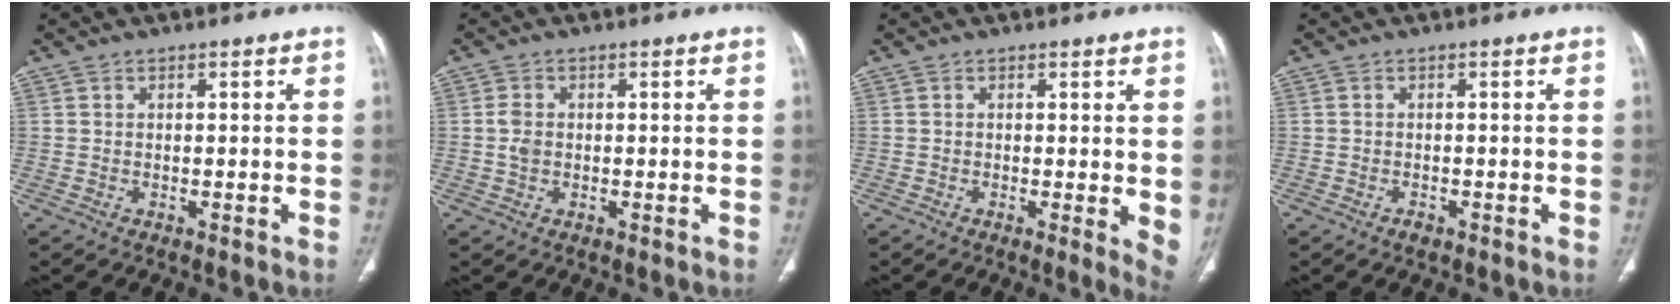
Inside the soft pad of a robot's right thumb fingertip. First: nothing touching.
{"total": 2.4, "force": [0.0, 1.6, 1.8], "torque": [-0.037, 0.002, -0.001]}
{"total": 4.9, "force": [0.1, 1.4, 4.6], "torque": [-0.054, -0.012, -0.002]}
{"total": 1.0, "force": [-0.7, 0.6, 0.4], "torque": [-0.007, 0.004, -0.011]}